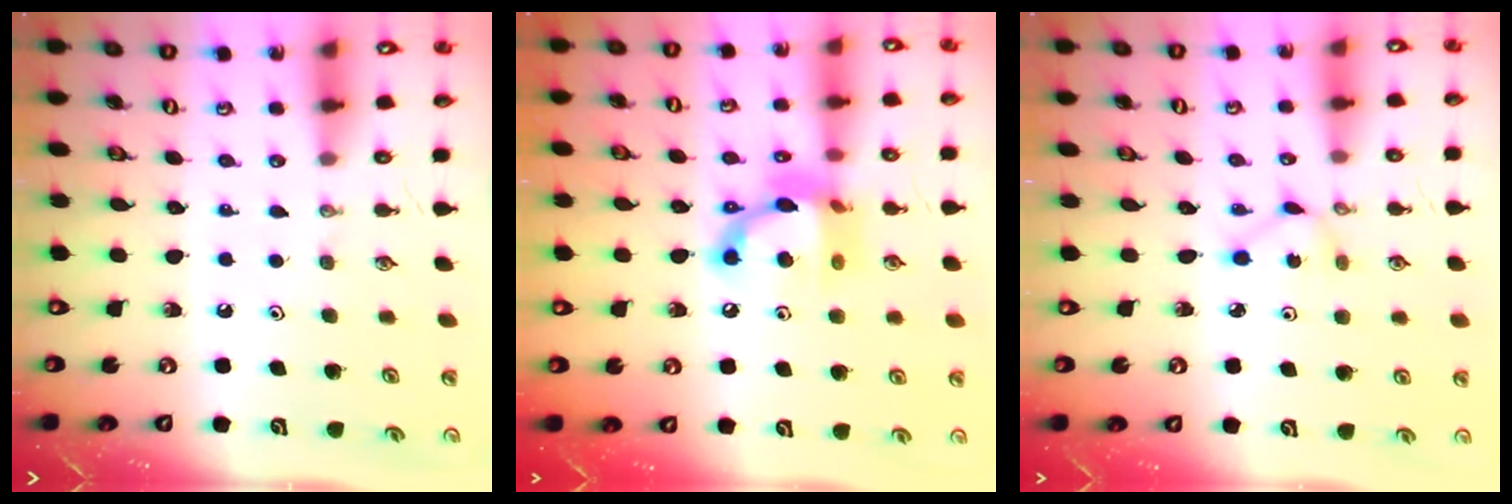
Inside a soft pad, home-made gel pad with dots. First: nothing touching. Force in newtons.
{"total": 13.6, "press": 13.6, "slide": 0.8}
{"total": 3.0, "press": 3.0, "slide": 0.1}